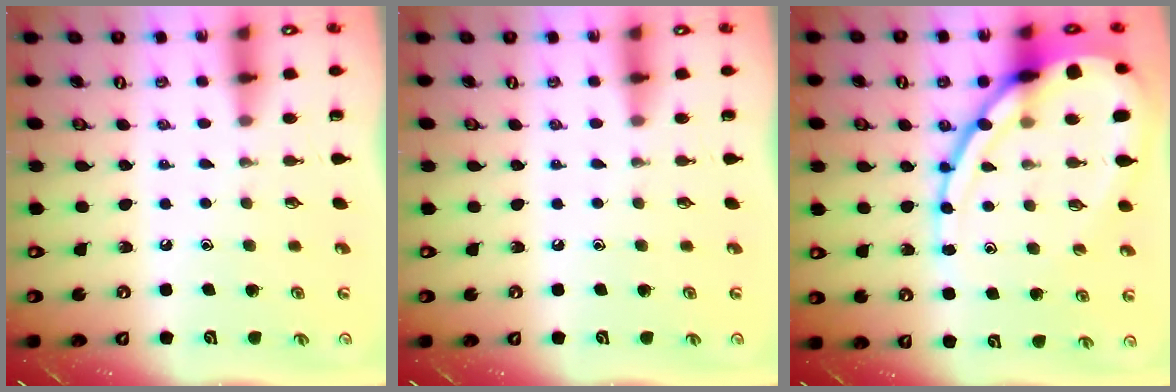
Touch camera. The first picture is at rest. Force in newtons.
{"total": 0.0}
{"total": 19.5, "press": 19.4, "slide": 2.2}